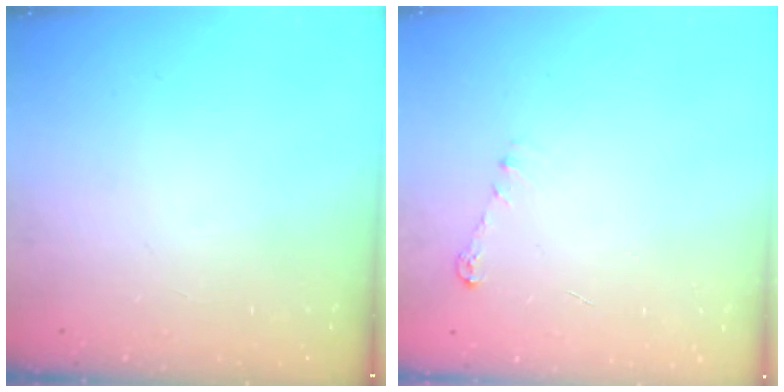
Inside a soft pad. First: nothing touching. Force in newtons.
{"total": 4.0, "press": 3.9, "slide": 0.5}